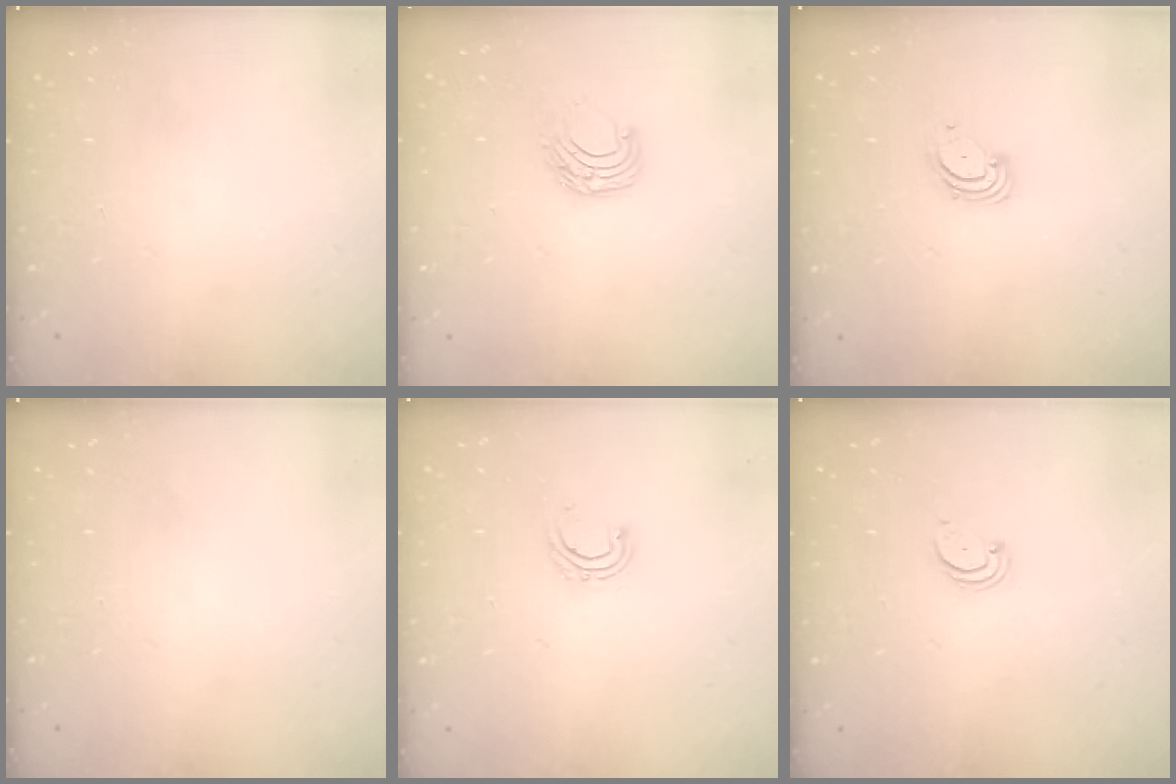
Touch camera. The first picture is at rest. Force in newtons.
{"total": 6.7, "press": 6.7, "slide": 0.7}
{"total": 3.5, "press": 3.5, "slide": 0.4}
{"total": 0.0}
{"total": 4.7, "press": 4.7, "slide": 0.8}
{"total": 2.2, "press": 2.2, "slide": 0.2}